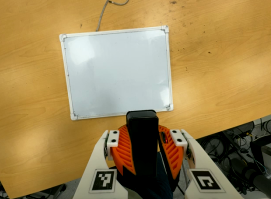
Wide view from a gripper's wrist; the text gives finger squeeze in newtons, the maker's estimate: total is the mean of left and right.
{"total": 10.5, "left": 10.2, "right": 10.7}